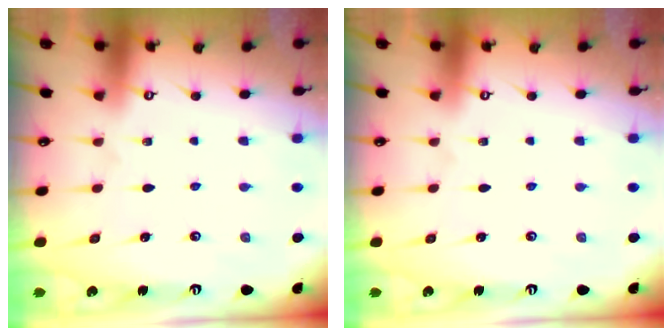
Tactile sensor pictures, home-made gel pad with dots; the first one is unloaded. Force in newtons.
{"total": 0.0}